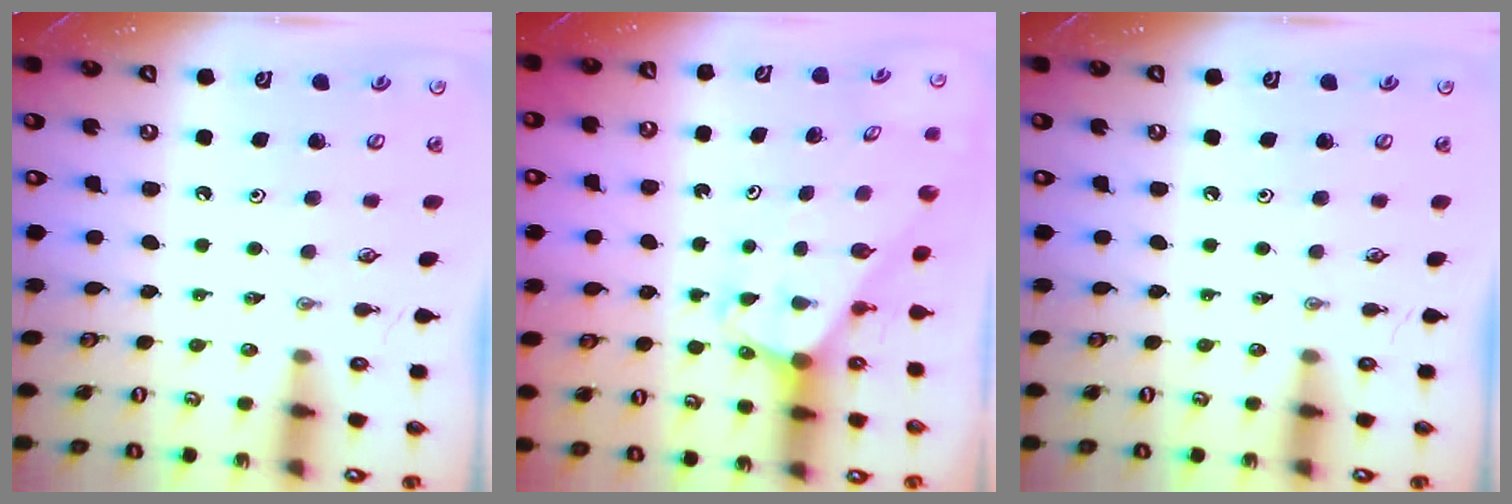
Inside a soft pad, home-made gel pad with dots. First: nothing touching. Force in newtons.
{"total": 1.9, "press": 1.9, "slide": 0.2}
{"total": 0.0}